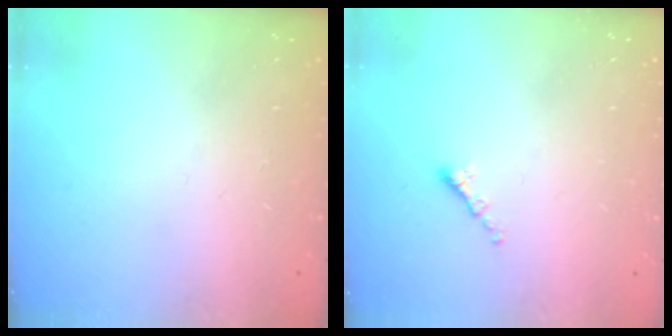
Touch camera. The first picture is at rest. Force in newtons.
{"total": 1.4, "press": 1.3, "slide": 0.5}